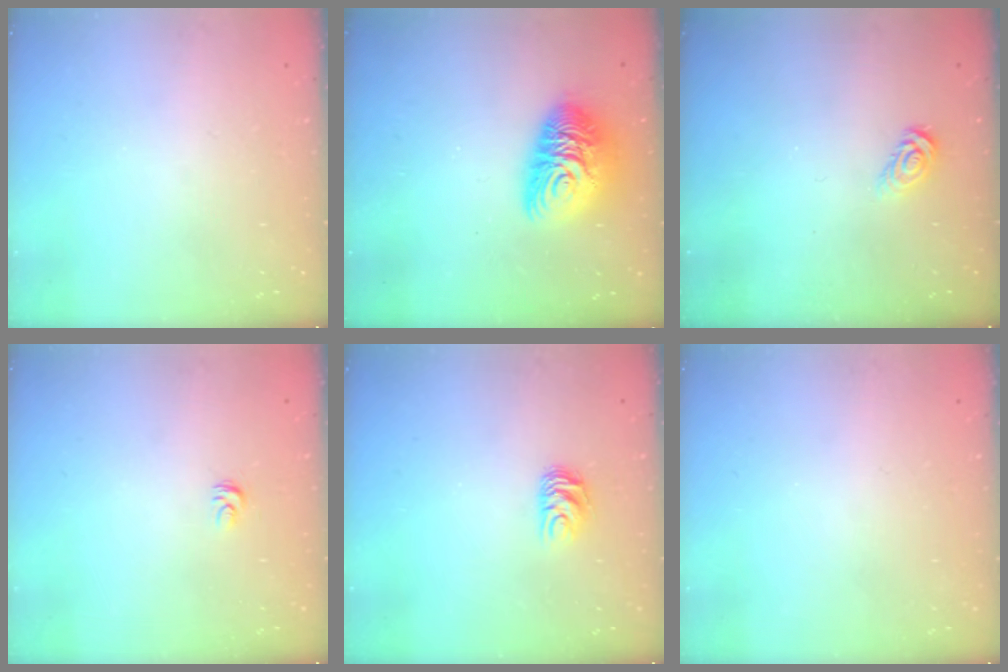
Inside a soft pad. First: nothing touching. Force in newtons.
{"total": 12.1, "press": 12.0, "slide": 1.2}
{"total": 3.6, "press": 3.5, "slide": 0.3}
{"total": 2.7, "press": 2.7, "slide": 0.2}
{"total": 6.5, "press": 6.4, "slide": 0.6}
{"total": 0.0}